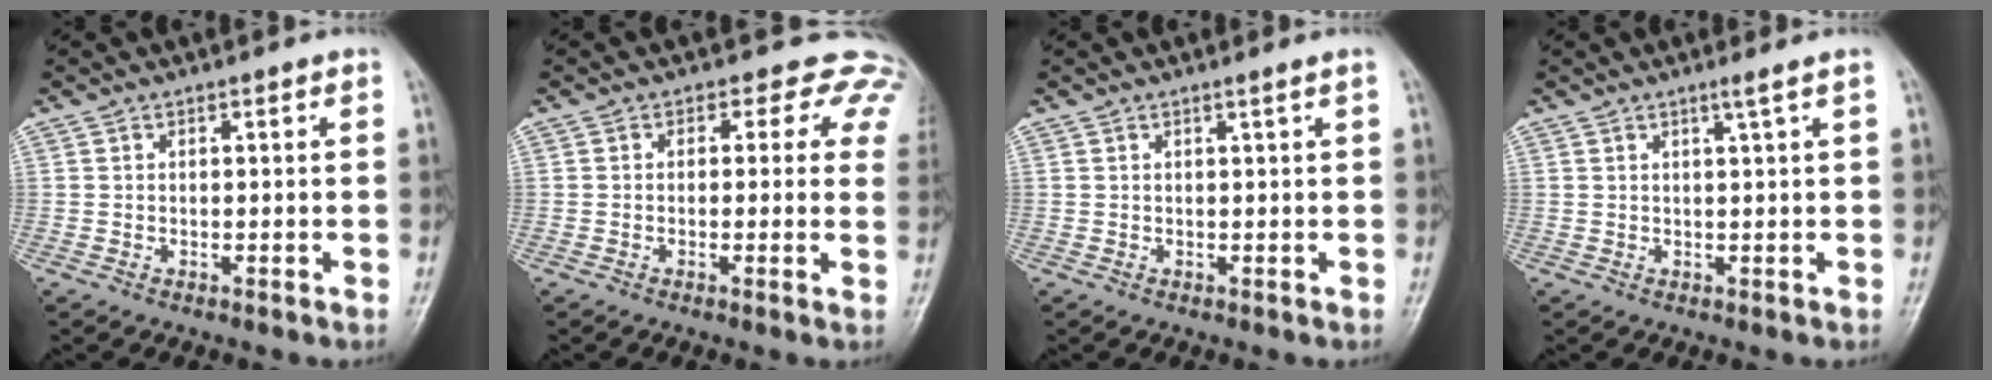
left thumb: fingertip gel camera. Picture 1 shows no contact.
{"total": 7.1, "force": [4.8, 4.7, 2.3], "torque": [0.017, -0.010, 0.023]}
{"total": 0.7, "force": [0.3, -0.3, 0.5], "torque": [-0.018, -0.006, 0.010]}
{"total": 1.5, "force": [0.8, -0.5, 1.1], "torque": [-0.028, -0.009, 0.018]}